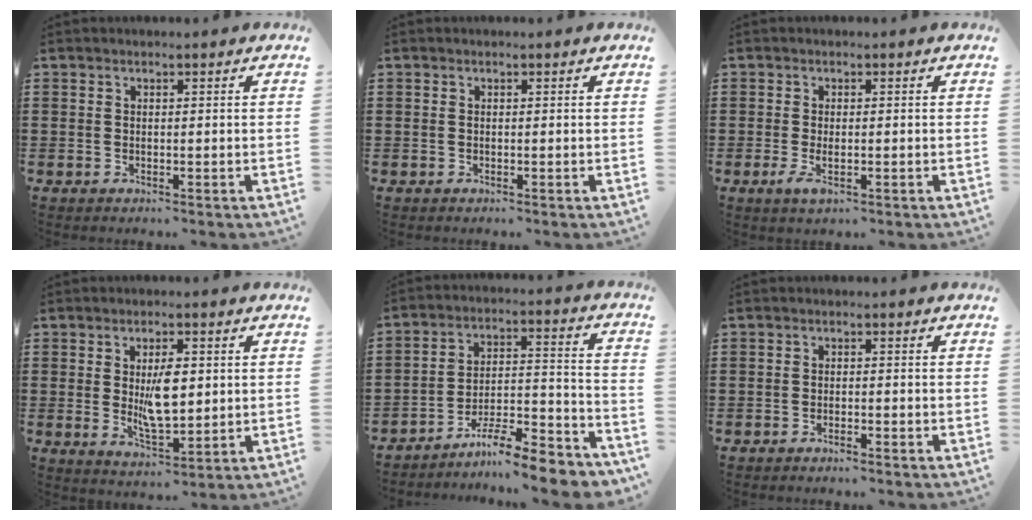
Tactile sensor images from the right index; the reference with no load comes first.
{"total": 0.0}
{"total": 2.0, "force": [-0.6, 0.6, 1.8], "torque": [-0.049, -0.008, -0.015]}
{"total": 6.8, "force": [0.6, 2.9, 6.2], "torque": [-0.101, 0.001, 0.006]}
{"total": 9.2, "force": [-8.2, 0.7, 4.1], "torque": [-0.051, 0.015, -0.156]}
{"total": 0.8, "force": [-0.8, -0.1, 0.3], "torque": [-0.008, -0.002, -0.014]}